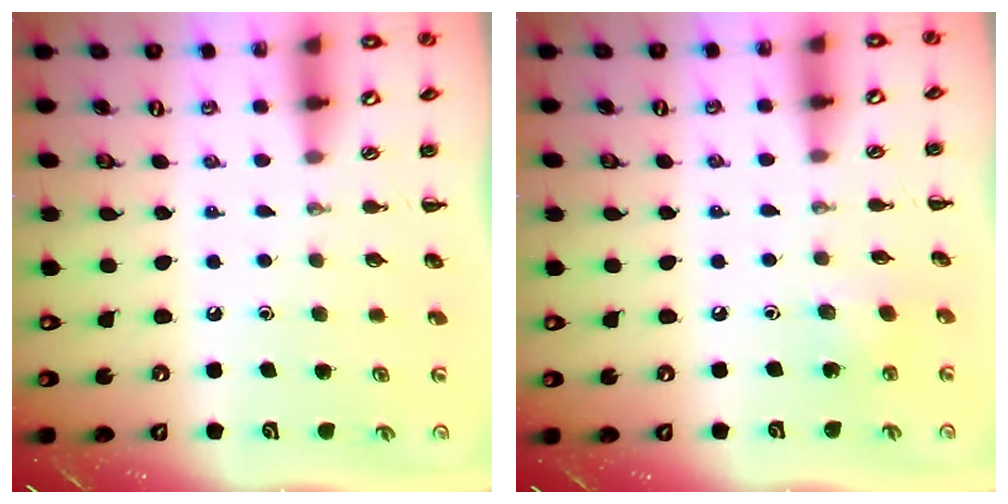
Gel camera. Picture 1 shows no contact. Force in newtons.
{"total": 2.9, "press": 2.8, "slide": 0.6}